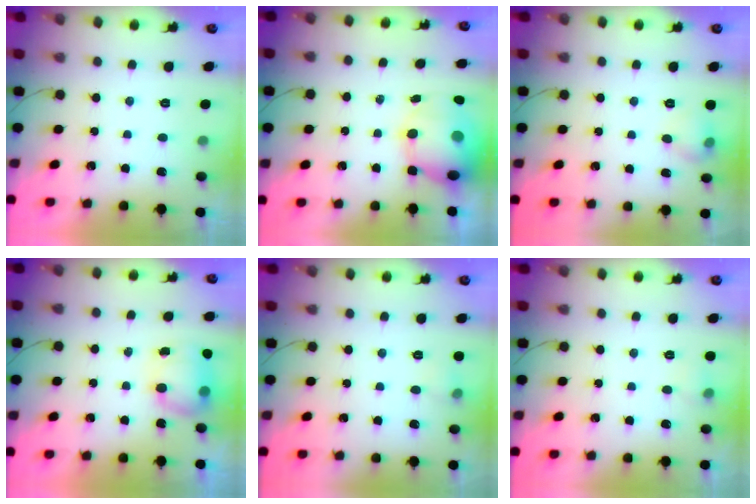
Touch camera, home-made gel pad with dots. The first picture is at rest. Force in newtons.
{"total": 11.5, "press": 11.2, "slide": 2.4}
{"total": 6.0, "press": 5.8, "slide": 1.8}
{"total": 9.7, "press": 8.6, "slide": 4.3}
{"total": 4.8, "press": 4.5, "slide": 1.6}
{"total": 3.8, "press": 3.7, "slide": 0.9}